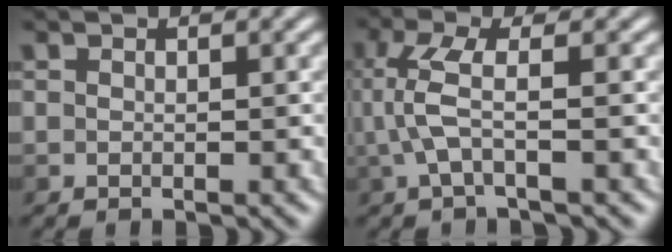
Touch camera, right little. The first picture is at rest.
{"total": 3.9, "force": [-0.9, 0.9, 3.7], "torque": [-0.096, 0.003, -0.018]}